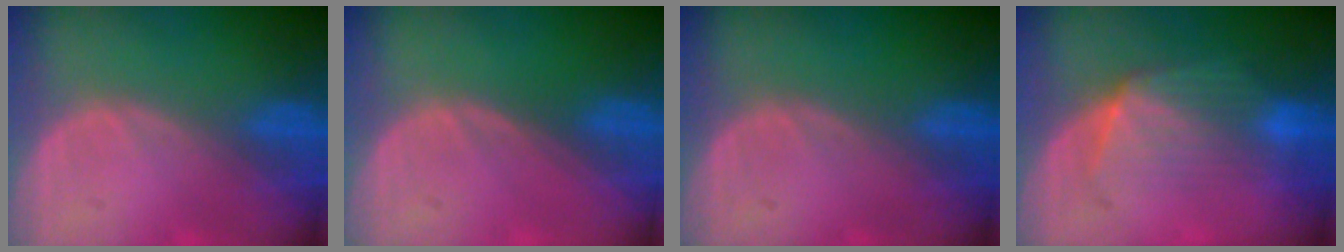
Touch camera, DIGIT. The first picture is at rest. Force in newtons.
{"total": 0.0}
{"total": 0.0}
{"total": 7.4, "press": 6.9, "slide": 2.5}